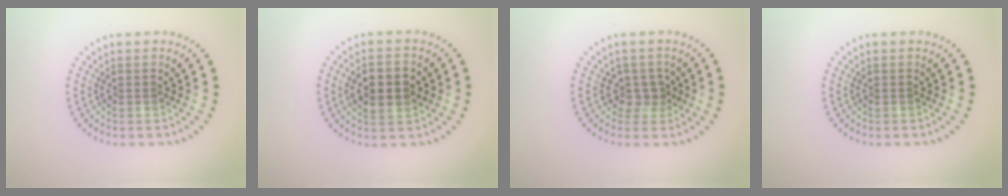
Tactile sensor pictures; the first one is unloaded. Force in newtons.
{"total": 4.2, "press": 4.2, "slide": 0.1}
{"total": 1.8, "press": 1.5, "slide": 1.0}
{"total": 0.0}